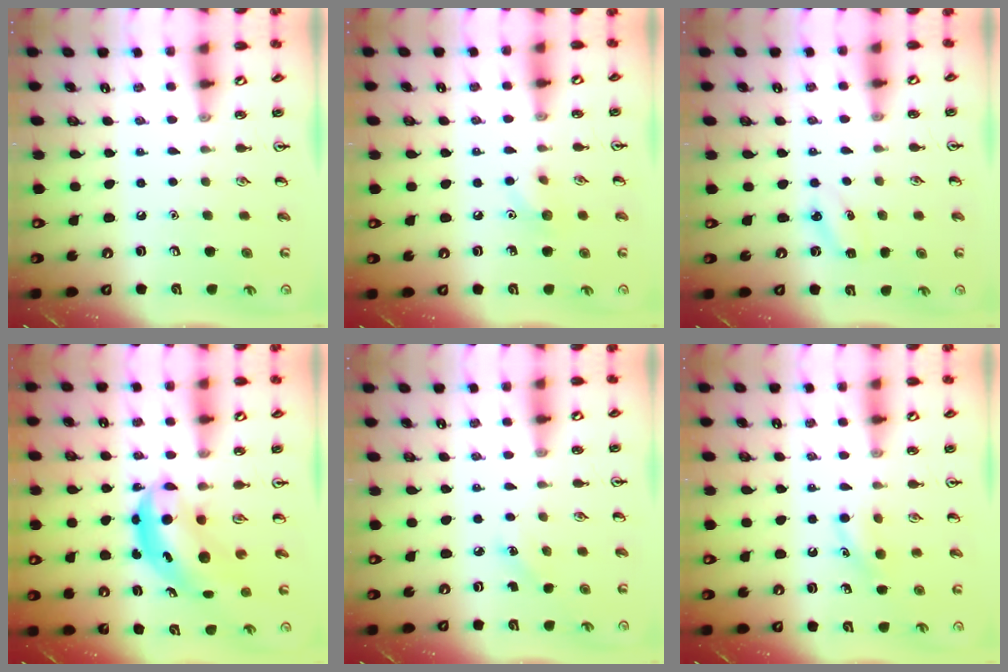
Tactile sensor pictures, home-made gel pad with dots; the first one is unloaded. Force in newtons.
{"total": 5.9, "press": 5.6, "slide": 1.6}
{"total": 3.8, "press": 3.6, "slide": 1.3}
{"total": 6.1, "press": 5.9, "slide": 1.6}
{"total": 1.9, "press": 1.8, "slide": 0.7}
{"total": 6.0, "press": 5.7, "slide": 1.8}